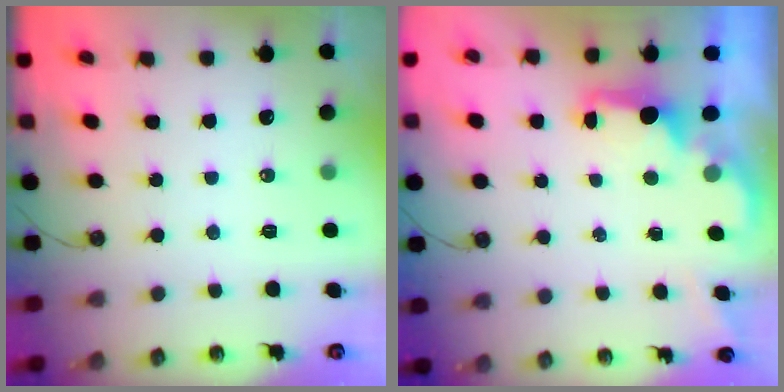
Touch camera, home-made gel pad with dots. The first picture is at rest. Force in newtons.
{"total": 1.8, "press": 1.6, "slide": 0.7}